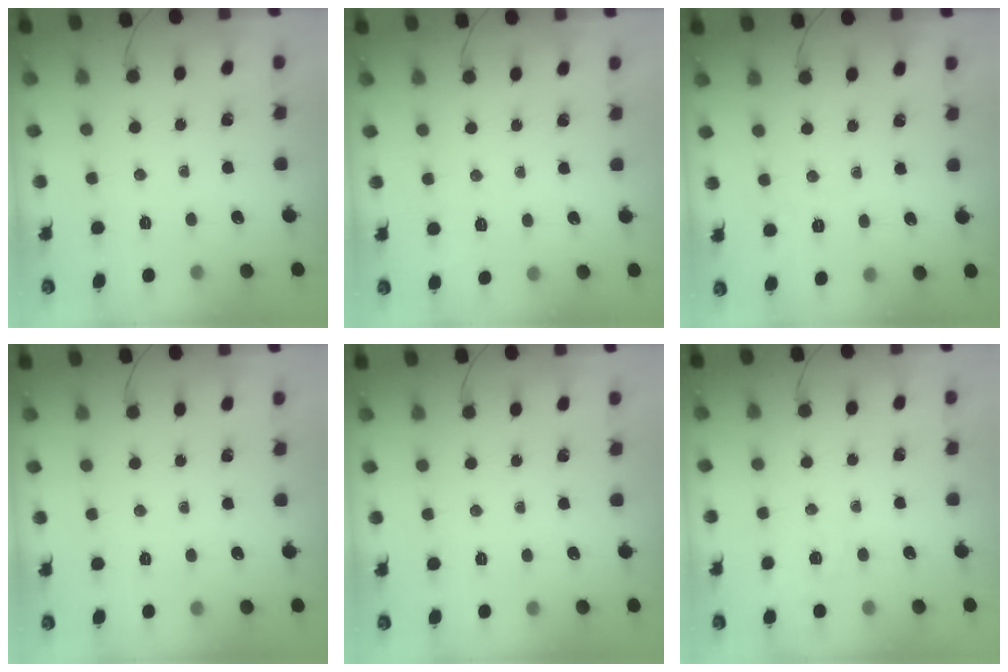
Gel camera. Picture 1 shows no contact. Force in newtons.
{"total": 6.7, "press": 6.4, "slide": 1.9}
{"total": 2.9, "press": 2.3, "slide": 1.9}
{"total": 0.0}
{"total": 0.0}
{"total": 1.6, "press": 0.1, "slide": 1.6}